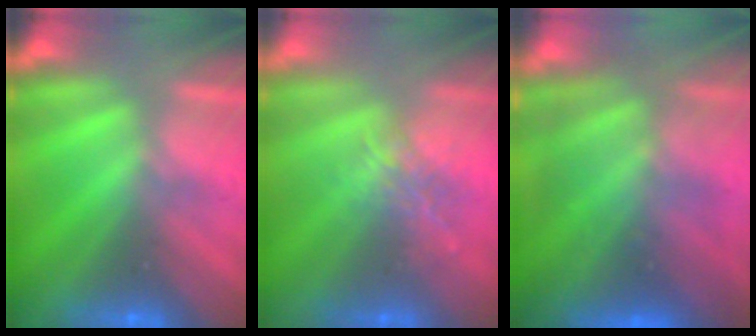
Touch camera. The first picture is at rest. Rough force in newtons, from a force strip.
{"total": 2.0}
{"total": 8.9}